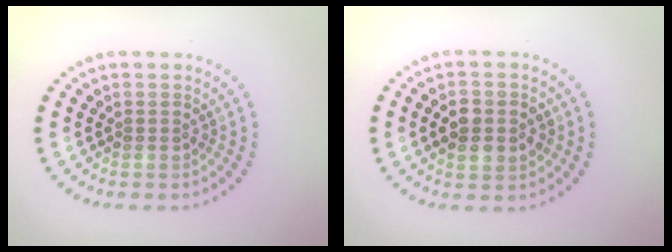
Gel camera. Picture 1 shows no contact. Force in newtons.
{"total": 3.7, "press": 3.7, "slide": 0.2}